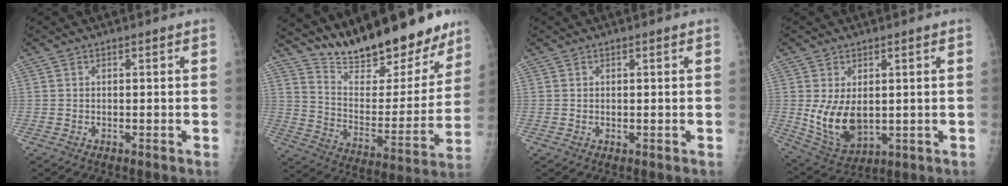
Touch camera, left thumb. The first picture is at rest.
{"total": 24.2, "force": [20.1, 7.7, 11.0], "torque": [-0.131, -0.112, 0.308]}
{"total": 0.8, "force": [0.4, 0.3, 0.6], "torque": [-0.007, -0.001, 0.007]}
{"total": 9.7, "force": [0.4, 6.0, 7.6], "torque": [-0.126, -0.022, 0.027]}